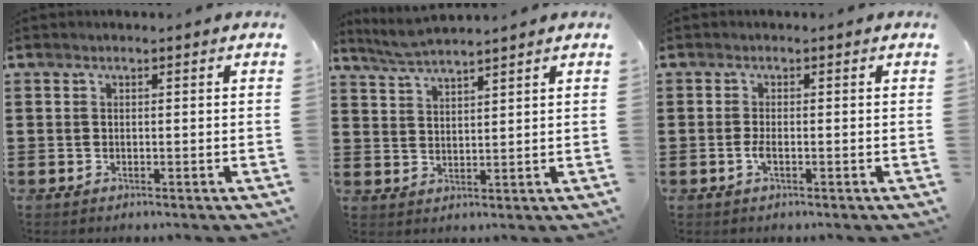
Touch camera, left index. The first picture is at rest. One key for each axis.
{"total": 3.4, "fx": 3.2, "fy": 0.1, "fz": 1.1, "tx": -0.032, "ty": -0.007, "tz": 0.059}
{"total": 1.5, "fx": -0.4, "fy": 0.4, "fz": 1.4, "tx": -0.036, "ty": -0.002, "tz": -0.010}